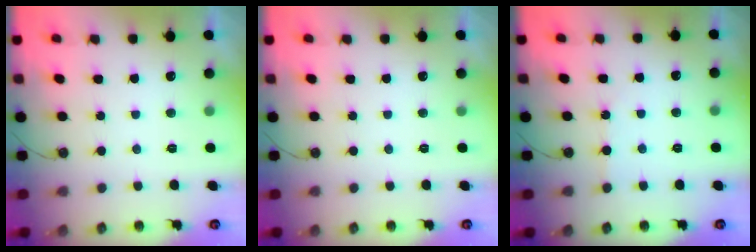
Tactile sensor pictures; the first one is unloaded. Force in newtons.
{"total": 0.0}
{"total": 2.4, "press": 2.4, "slide": 0.2}